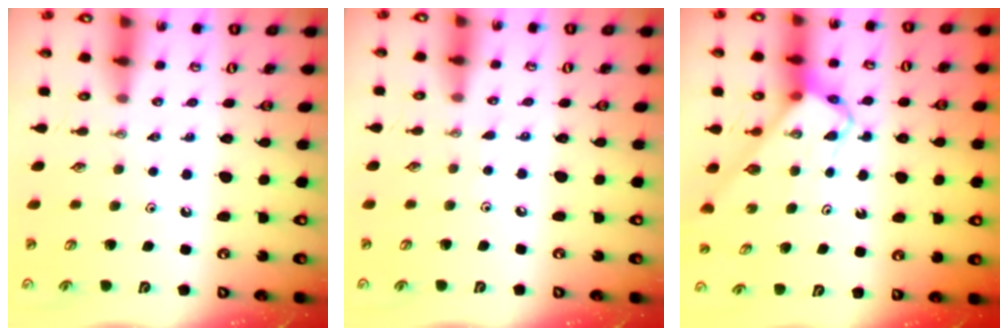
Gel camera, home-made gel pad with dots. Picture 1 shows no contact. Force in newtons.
{"total": 2.7, "press": 2.6, "slide": 0.3}
{"total": 6.4, "press": 6.3, "slide": 0.7}